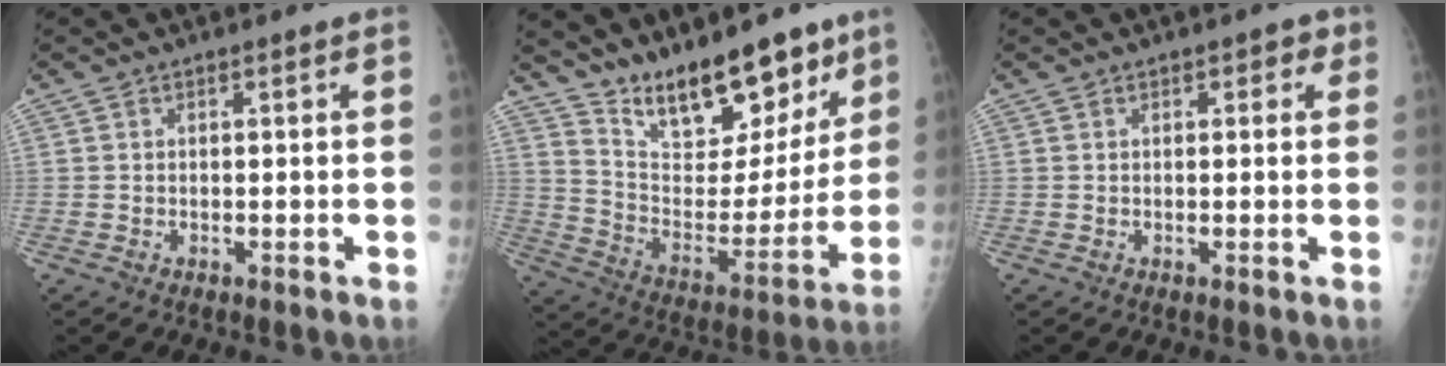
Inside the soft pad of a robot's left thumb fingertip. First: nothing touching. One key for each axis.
{"total": 19.2, "fx": 14.7, "fy": 7.7, "fz": 9.7, "tx": -0.095, "ty": -0.093, "tz": 0.250}
{"total": 1.8, "fx": 0.9, "fy": 1.2, "fz": 1.1, "tx": 0.008, "ty": 0.001, "tz": 0.006}